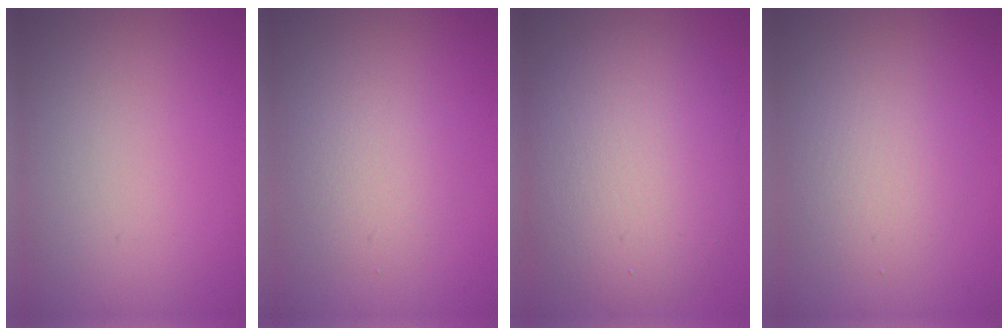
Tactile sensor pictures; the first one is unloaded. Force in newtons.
{"total": 2.5, "press": 2.5, "slide": 0.2}
{"total": 8.6, "press": 8.5, "slide": 0.9}
{"total": 2.6, "press": 2.6, "slide": 0.2}